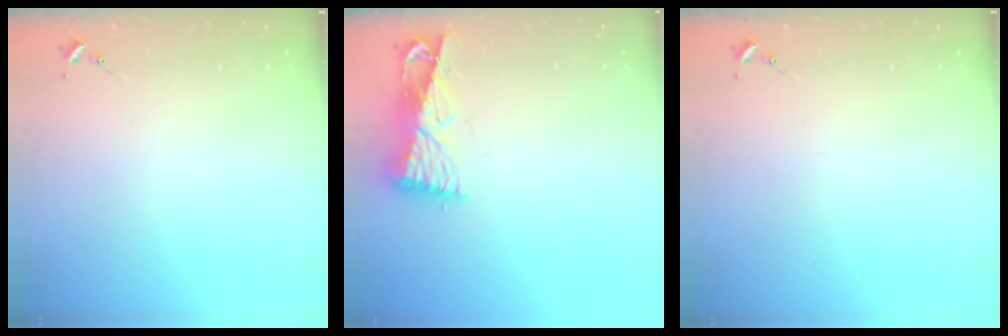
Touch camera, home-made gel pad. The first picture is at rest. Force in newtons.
{"total": 8.8, "press": 8.8, "slide": 1.0}
{"total": 0.0}